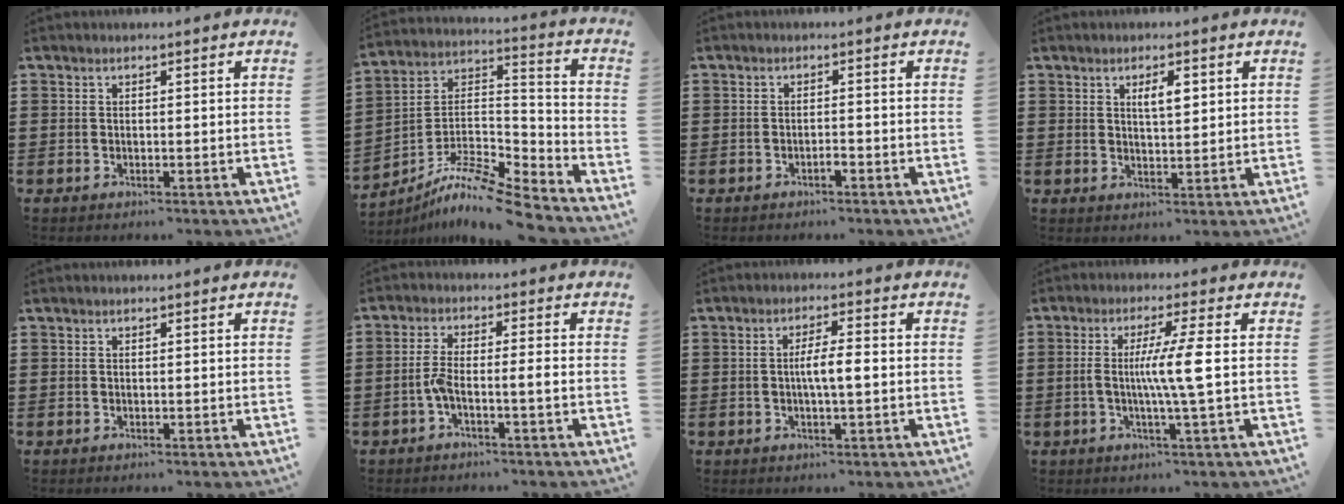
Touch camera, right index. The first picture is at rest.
{"total": 10.2, "force": [-8.8, 1.2, 5.0], "torque": [-0.100, 0.007, -0.180]}
{"total": 1.3, "force": [-0.9, 0.2, 0.9], "torque": [-0.018, -0.003, -0.016]}
{"total": 3.2, "force": [1.2, 1.0, 2.8], "torque": [-0.051, 0.003, 0.017]}
{"total": 0.0}
{"total": 3.9, "force": [-1.6, 0.3, 3.6], "torque": [-0.087, -0.008, -0.038]}
{"total": 4.0, "force": [-0.4, 0.6, 3.9], "torque": [-0.068, 0.000, -0.009]}
{"total": 7.1, "force": [-0.2, -0.6, 7.0], "torque": [-0.127, -0.008, -0.011]}